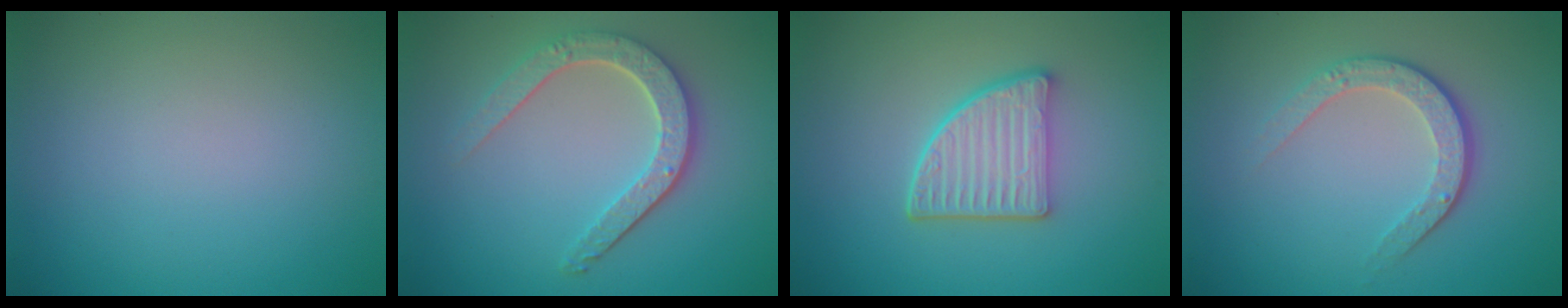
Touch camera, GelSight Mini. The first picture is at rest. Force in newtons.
{"total": 4.5, "press": 3.6, "slide": 2.7}
{"total": 4.8, "press": 3.8, "slide": 2.9}
{"total": 3.5, "press": 2.7, "slide": 2.3}